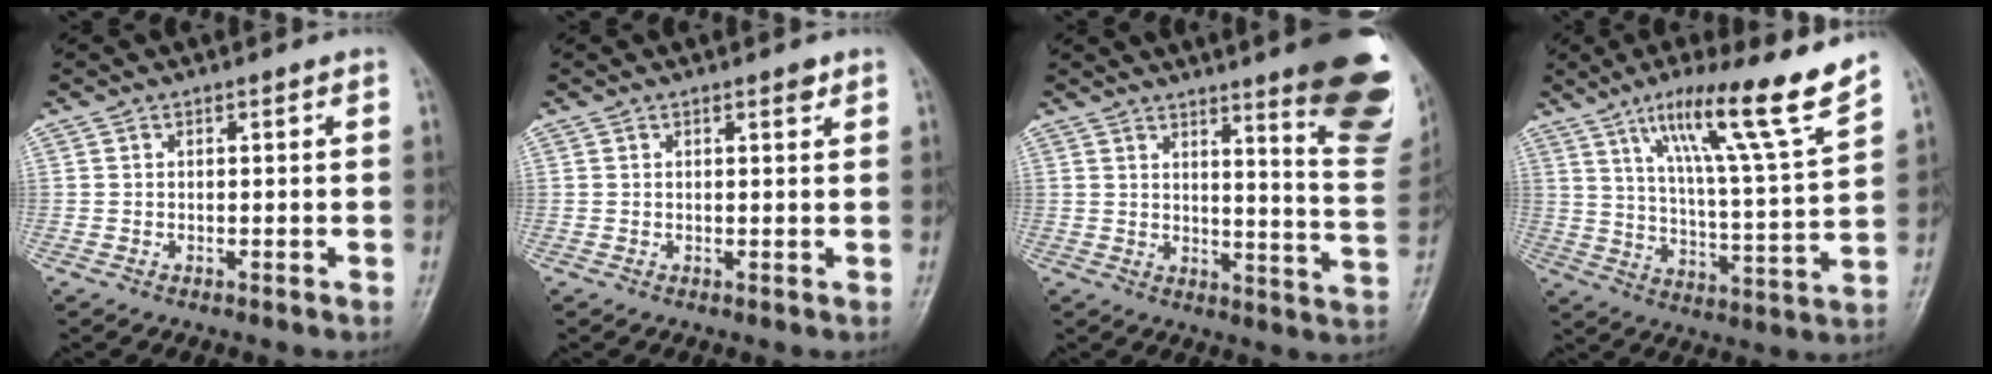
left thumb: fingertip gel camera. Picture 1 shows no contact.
{"total": 1.2, "force": [0.8, 0.4, 0.7], "torque": [-0.007, -0.004, 0.010]}
{"total": 18.8, "force": [11.6, 3.1, 14.4], "torque": [-0.143, -0.080, 0.141]}
{"total": 17.5, "force": [11.7, 0.4, 13.0], "torque": [-0.194, -0.060, 0.187]}